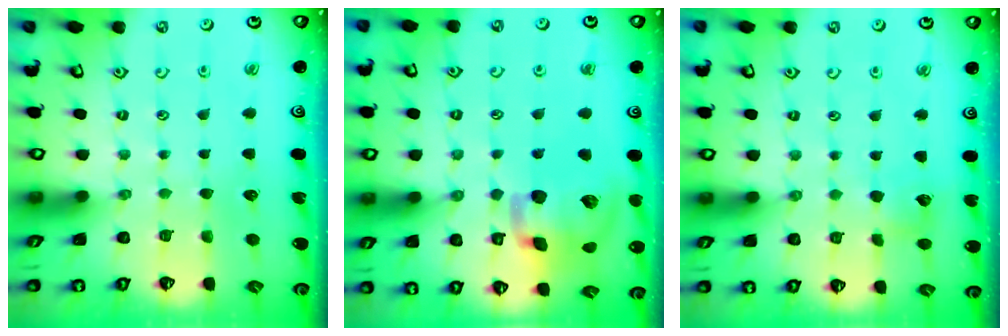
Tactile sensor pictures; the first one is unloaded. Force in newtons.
{"total": 18.8, "press": 18.5, "slide": 2.9}
{"total": 3.9, "press": 3.8, "slide": 0.6}